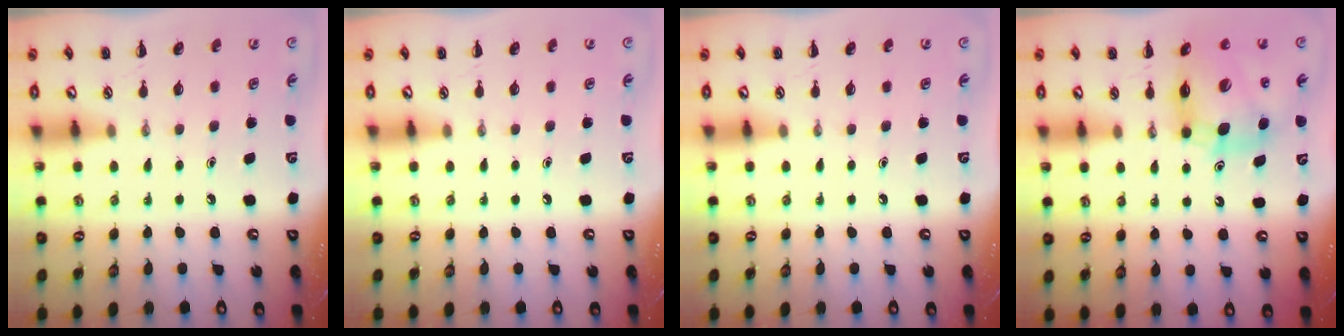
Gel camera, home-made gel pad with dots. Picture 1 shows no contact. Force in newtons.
{"total": 0.0}
{"total": 0.0}
{"total": 10.6, "press": 10.3, "slide": 2.6}